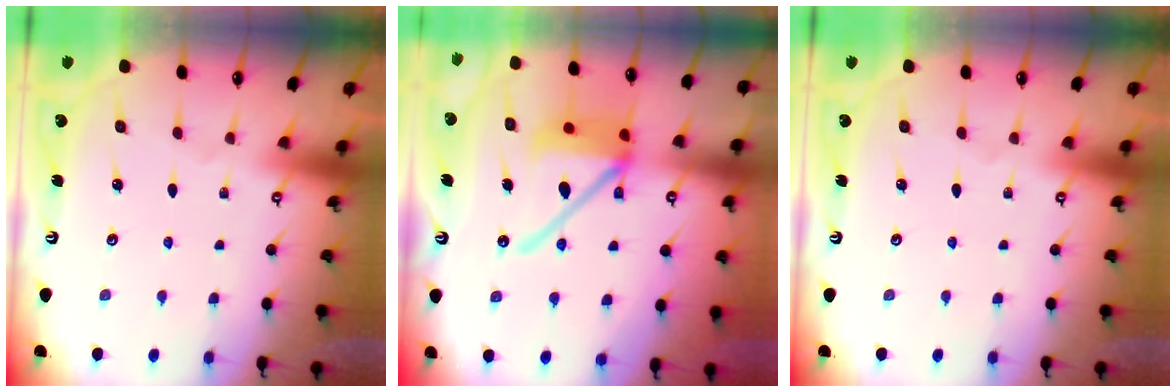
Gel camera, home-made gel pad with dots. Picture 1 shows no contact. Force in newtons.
{"total": 15.6, "press": 15.5, "slide": 1.8}
{"total": 0.0}